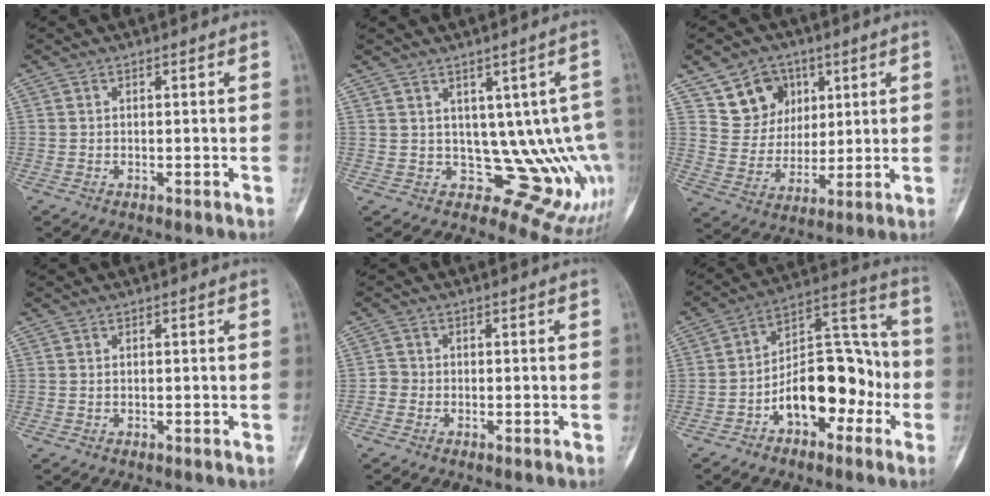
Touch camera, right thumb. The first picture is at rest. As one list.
[{"total": 11.4, "force": [0.7, 6.9, 9.0], "torque": [-0.067, -0.016, 0.030]}, {"total": 11.2, "force": [5.7, 9.0, 3.5], "torque": [-0.019, -0.028, 0.110]}, {"total": 0.0}, {"total": 1.8, "force": [-0.6, 1.6, 0.4], "torque": [0.001, 0.007, -0.019]}, {"total": 16.1, "force": [-5.0, 9.4, 12.0], "torque": [-0.154, 0.061, -0.082]}]